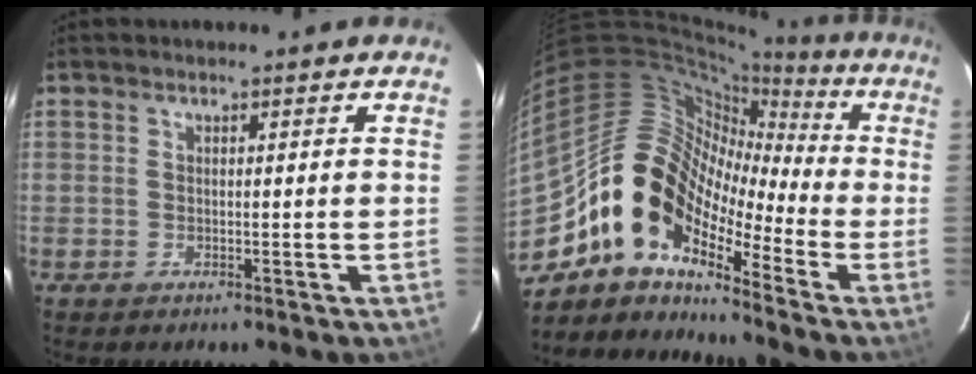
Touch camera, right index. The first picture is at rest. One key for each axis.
{"total": 14.8, "fx": -8.1, "fy": 8.5, "fz": 9.0, "tx": -0.153, "ty": 0.016, "tz": -0.175}